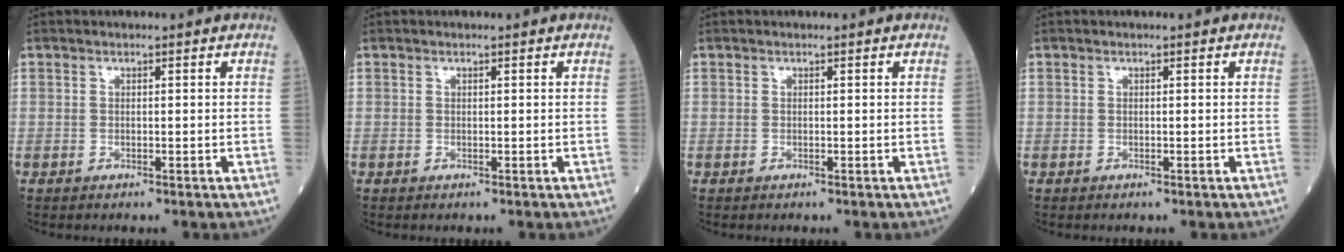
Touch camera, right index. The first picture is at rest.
{"total": 0.0}
{"total": 0.0}
{"total": 0.0}